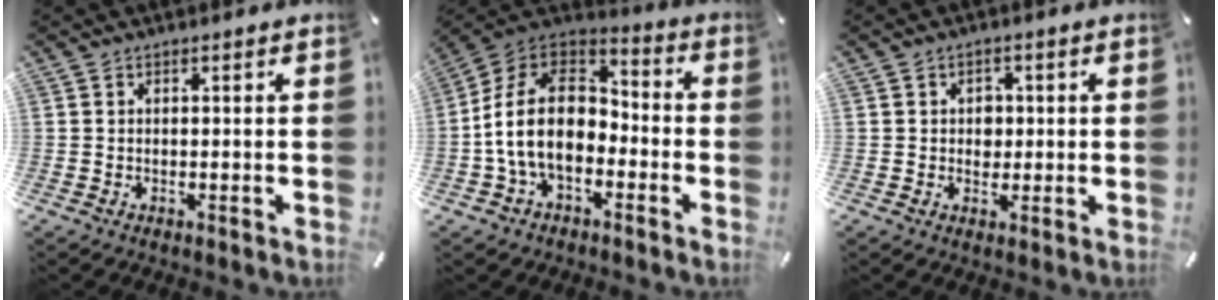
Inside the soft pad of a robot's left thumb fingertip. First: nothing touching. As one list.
[{"total": 16.2, "force": [-4.5, 11.2, 10.8], "torque": [-0.230, 0.030, -0.081]}, {"total": 3.3, "force": [0.1, 3.0, 1.2], "torque": [-0.004, -0.004, -0.006]}]